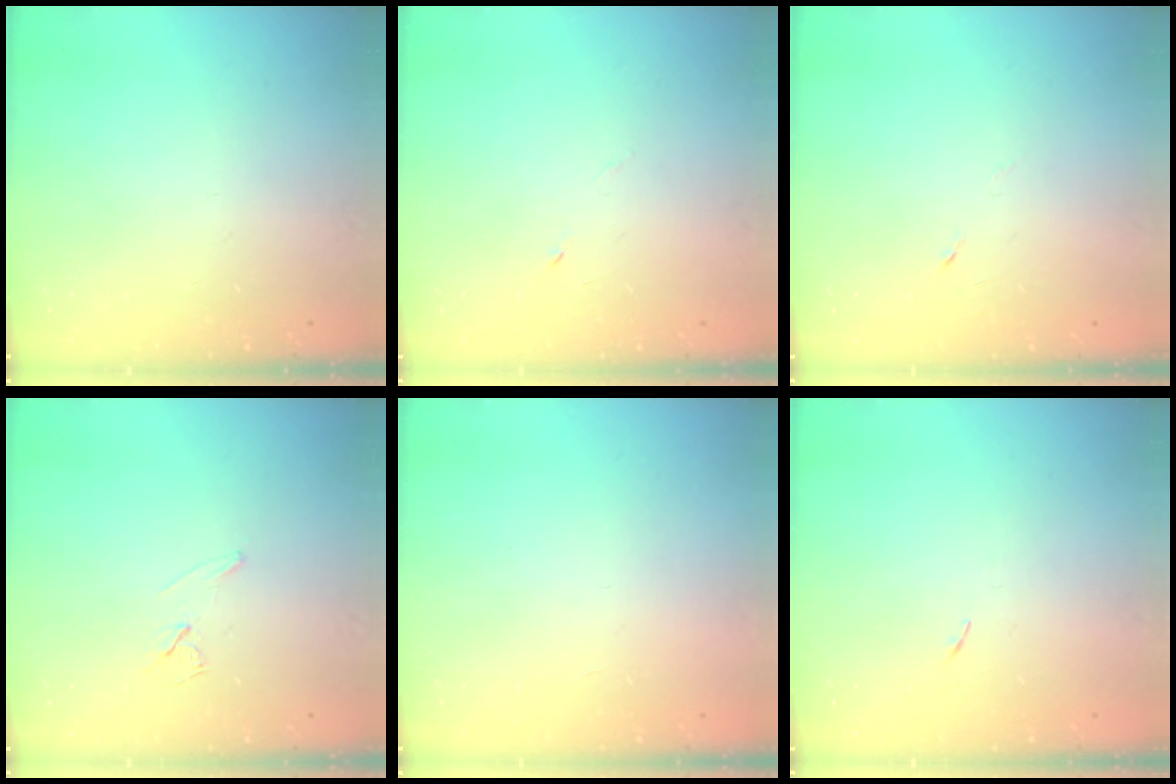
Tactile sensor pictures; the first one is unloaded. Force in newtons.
{"total": 3.4, "press": 3.2, "slide": 0.9}
{"total": 2.9, "press": 2.7, "slide": 1.0}
{"total": 6.7, "press": 6.0, "slide": 3.0}
{"total": 1.6, "press": 1.6, "slide": 0.1}
{"total": 3.8, "press": 3.7, "slide": 0.7}